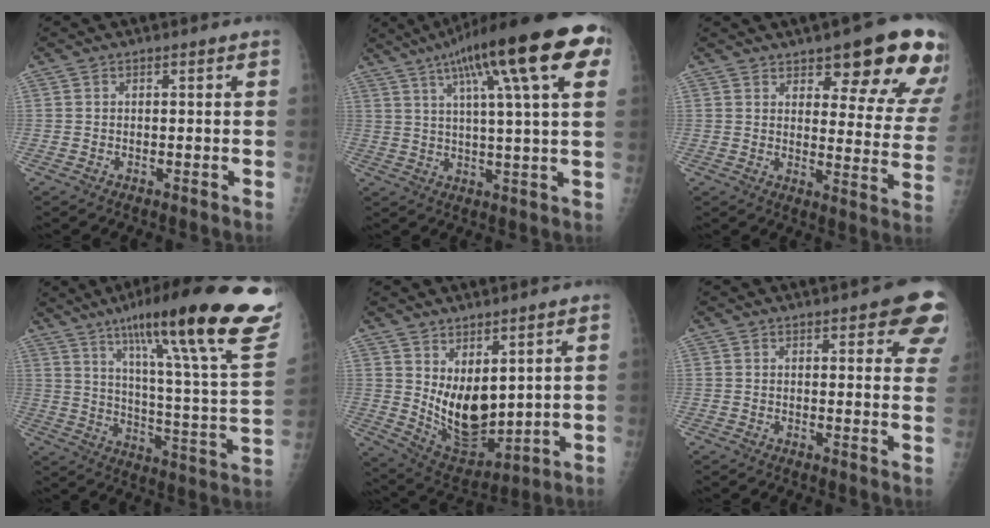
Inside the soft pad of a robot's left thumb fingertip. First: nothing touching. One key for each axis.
{"total": 22.4, "fx": 10.3, "fy": 4.3, "fz": 19.4, "tx": -0.291, "ty": 0.010, "tz": 0.148}
{"total": 18.8, "fx": 11.7, "fy": 6.1, "fz": 13.5, "tx": -0.122, "ty": -0.056, "tz": 0.146}
{"total": 32.0, "fx": 20.1, "fy": 4.0, "fz": 24.6, "tx": -0.311, "ty": -0.066, "tz": 0.293}
{"total": 12.2, "fx": 3.4, "fy": 6.6, "fz": 9.7, "tx": -0.133, "ty": -0.044, "tz": 0.086}
{"total": 11.1, "fx": 6.9, "fy": 3.5, "fz": 8.0, "tx": -0.064, "ty": -0.026, "tz": 0.071}